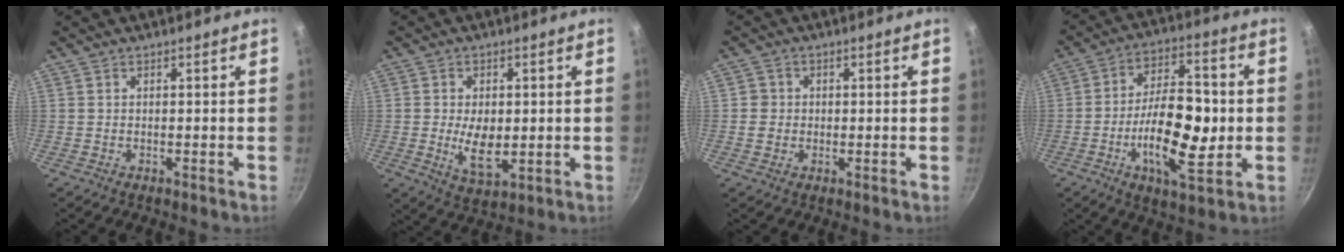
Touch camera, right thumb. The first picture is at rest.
{"total": 7.7, "force": [-0.3, 4.5, 6.3], "torque": [-0.098, -0.012, 0.003]}
{"total": 2.6, "force": [-0.2, 2.6, 0.4], "torque": [0.005, 0.007, -0.006]}
{"total": 17.0, "force": [-2.6, 7.8, 15.0], "torque": [-0.224, 0.018, -0.047]}